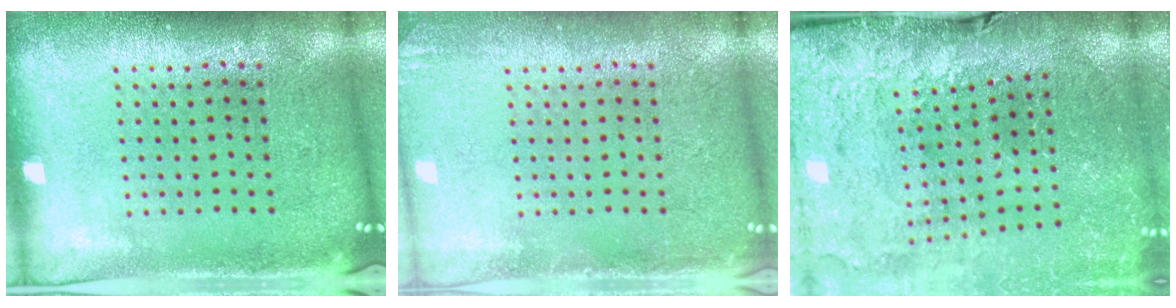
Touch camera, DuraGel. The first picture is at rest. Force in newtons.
{"total": 1.3, "press": 1.3, "slide": 0.1}
{"total": 3.3, "press": 3.0, "slide": 1.3}